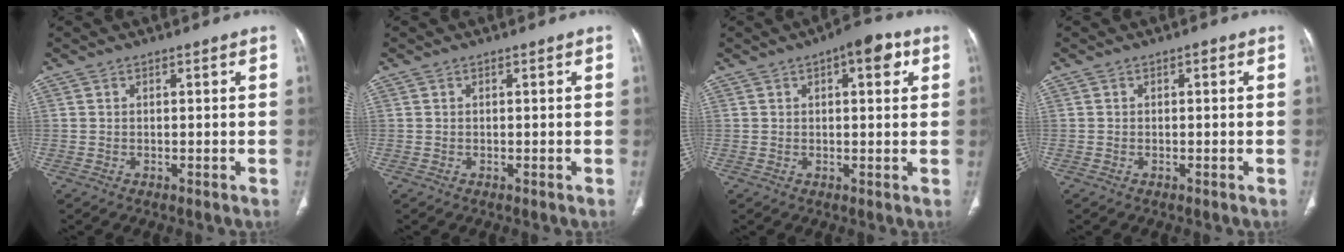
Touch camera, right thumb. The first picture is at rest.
{"total": 0.0}
{"total": 6.7, "force": [2.8, 2.8, 5.4], "torque": [-0.052, 0.005, 0.028]}
{"total": 0.5, "force": [0.0, 0.3, 0.4], "torque": [-0.003, 0.003, -0.003]}